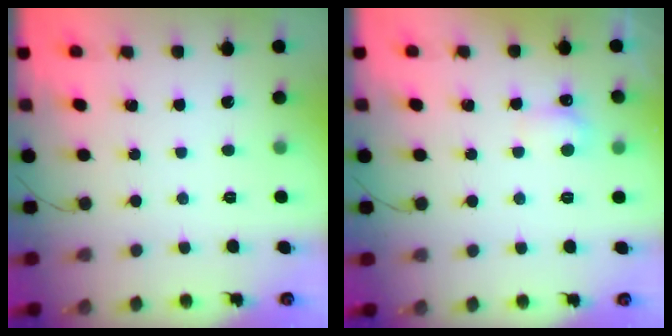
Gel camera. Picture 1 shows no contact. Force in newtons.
{"total": 4.2, "press": 4.1, "slide": 1.0}